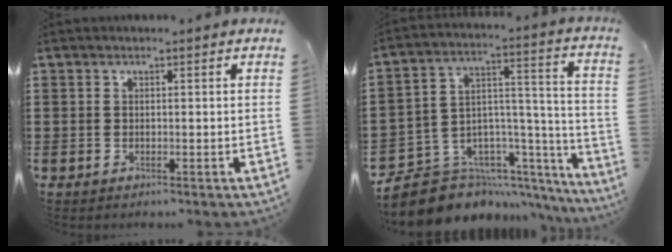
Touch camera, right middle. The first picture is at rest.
{"total": 8.0, "force": [-6.4, 4.5, 1.5], "torque": [-0.054, -0.006, -0.118]}